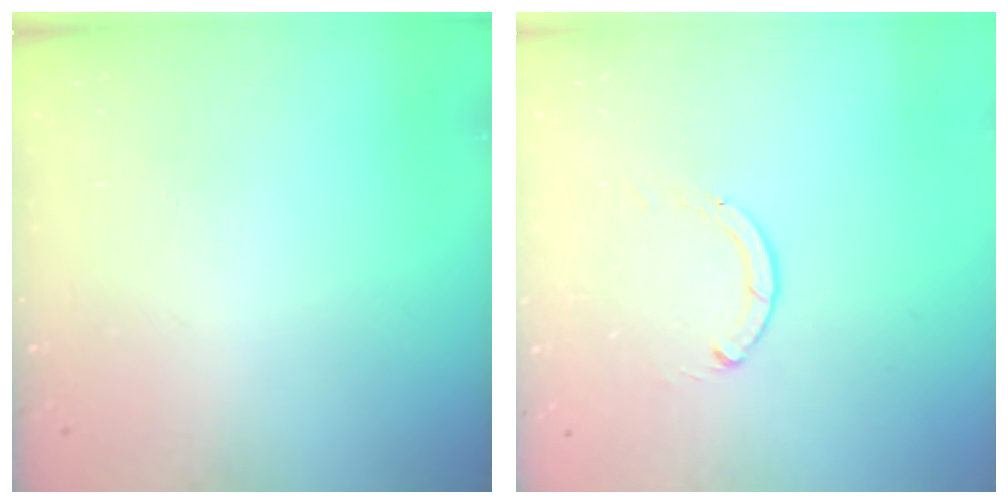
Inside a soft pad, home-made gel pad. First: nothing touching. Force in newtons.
{"total": 0.0}